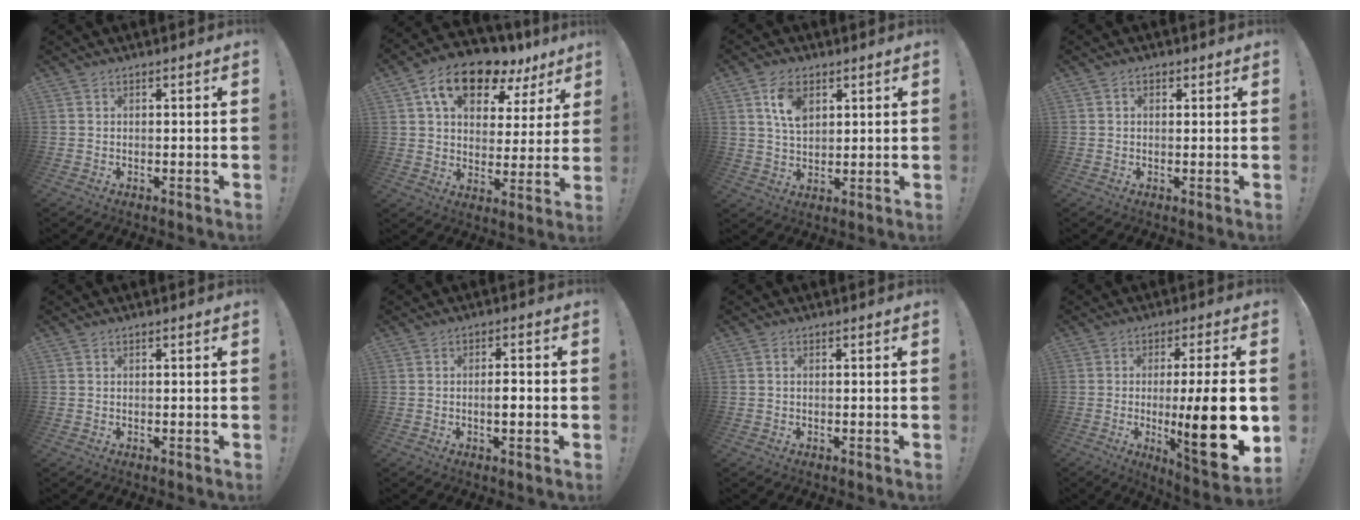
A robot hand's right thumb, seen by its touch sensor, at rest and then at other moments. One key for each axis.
{"total": 15.0, "fx": 9.4, "fy": 8.1, "fz": 8.3, "tx": -0.137, "ty": -0.056, "tz": 0.167}
{"total": 7.7, "fx": 3.7, "fy": 5.0, "fz": 4.5, "tx": -0.067, "ty": -0.011, "tz": 0.067}
{"total": 1.5, "fx": 0.3, "fy": 1.1, "fz": 1.0, "tx": -0.014, "ty": 0.002, "tz": 0.006}
{"total": 0.0}
{"total": 3.5, "fx": -0.9, "fy": 0.8, "fz": 3.3, "tx": -0.048, "ty": 0.001, "tz": -0.019}
{"total": 0.6, "fx": 0.1, "fy": 0.3, "fz": 0.6, "tx": -0.019, "ty": 0.004, "tz": 0.002}
{"total": 19.3, "fx": -2.7, "fy": 3.0, "fz": 18.8, "tx": -0.283, "ty": -0.008, "tz": -0.034}